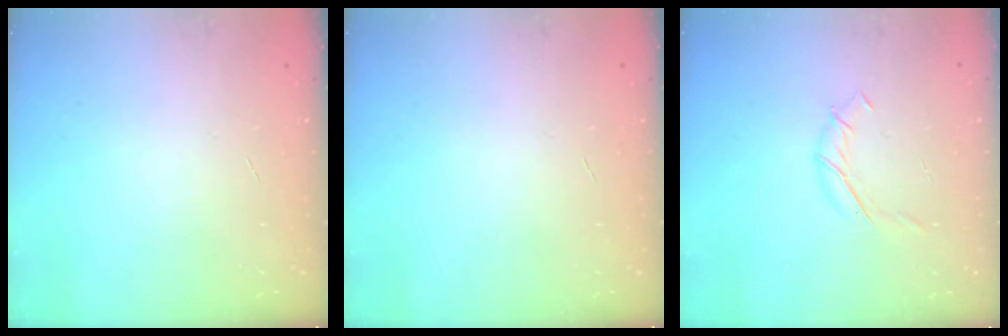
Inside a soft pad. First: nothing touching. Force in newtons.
{"total": 0.0}
{"total": 6.7, "press": 6.7, "slide": 0.7}